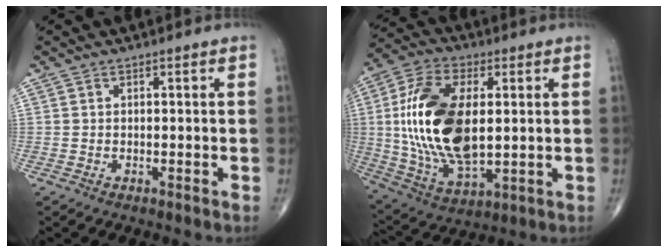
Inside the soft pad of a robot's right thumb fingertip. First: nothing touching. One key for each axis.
{"total": 21.4, "fx": 1.9, "fy": 11.2, "fz": 18.1, "tx": -0.357, "ty": -0.010, "tz": 0.040}